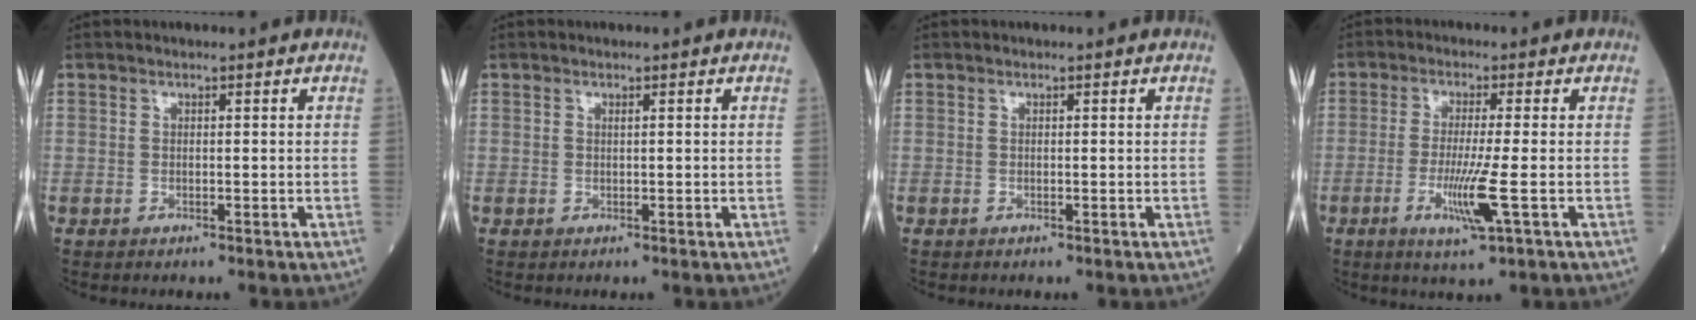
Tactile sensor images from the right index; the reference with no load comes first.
{"total": 0.0}
{"total": 0.0}
{"total": 6.6, "force": [-2.0, -0.6, 6.3], "torque": [-0.126, -0.021, -0.038]}